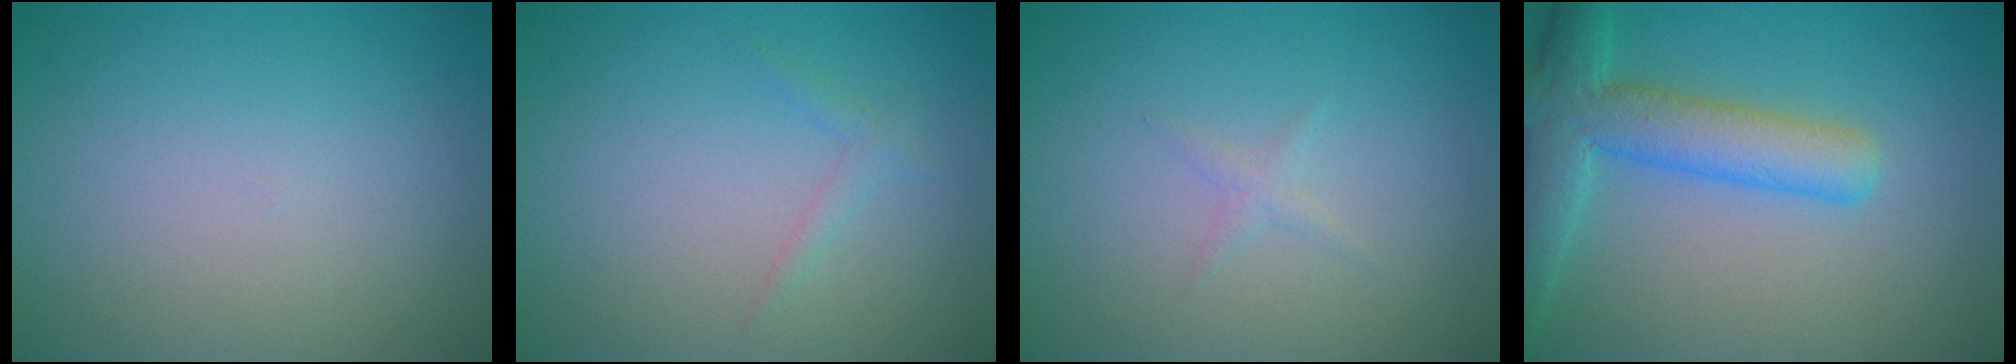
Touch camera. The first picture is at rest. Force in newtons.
{"total": 0.9, "press": 0.9, "slide": 0.0}
{"total": 0.7, "press": 0.7, "slide": 0.0}
{"total": 6.2, "press": 6.2, "slide": 0.3}